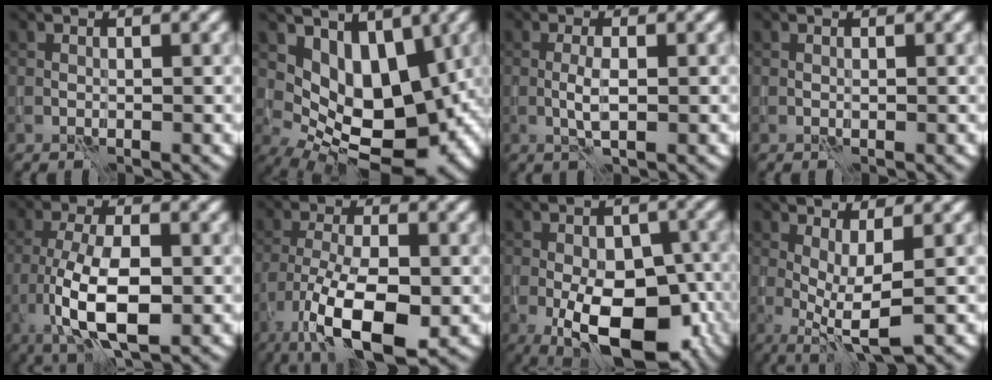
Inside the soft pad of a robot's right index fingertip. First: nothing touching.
{"total": 9.3, "force": [1.5, 5.8, 7.1], "torque": [-0.111, -0.021, 0.032]}
{"total": 1.8, "force": [-0.4, 0.3, 1.8], "torque": [-0.039, 0.001, -0.007]}
{"total": 0.0}
{"total": 7.6, "force": [-2.2, 3.0, 6.6], "torque": [-0.134, -0.003, -0.040]}
{"total": 9.8, "force": [-4.8, 3.4, 7.8], "torque": [-0.153, -0.012, -0.086]}
{"total": 11.9, "force": [-4.3, 6.4, 9.1], "torque": [-0.123, -0.024, -0.063]}
{"total": 3.7, "force": [-0.3, 0.7, 3.6], "torque": [-0.061, -0.009, -0.004]}